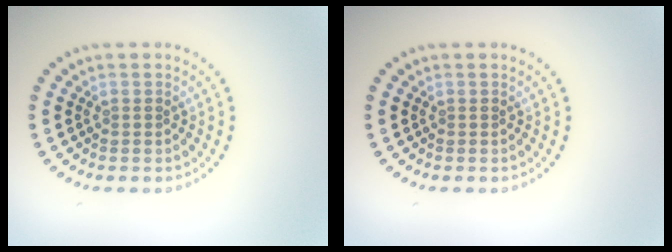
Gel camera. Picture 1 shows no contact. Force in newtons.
{"total": 0.0}